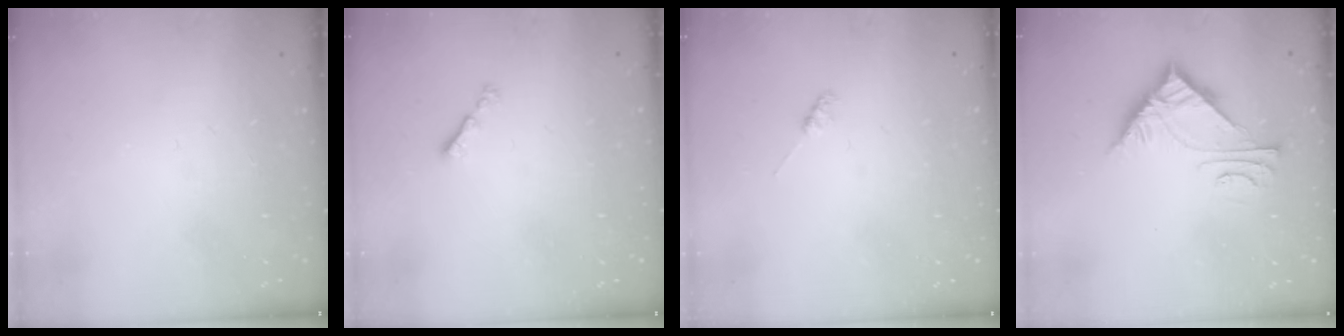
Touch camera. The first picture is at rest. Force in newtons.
{"total": 1.3, "press": 1.2, "slide": 0.5}
{"total": 2.3, "press": 2.3, "slide": 0.3}
{"total": 6.9, "press": 6.8, "slide": 0.5}